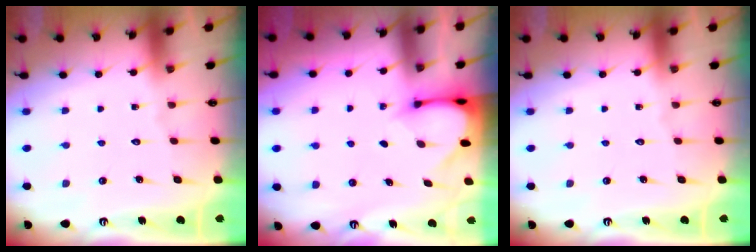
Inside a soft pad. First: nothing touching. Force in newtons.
{"total": 2.9, "press": 2.9, "slide": 0.2}
{"total": 0.0}